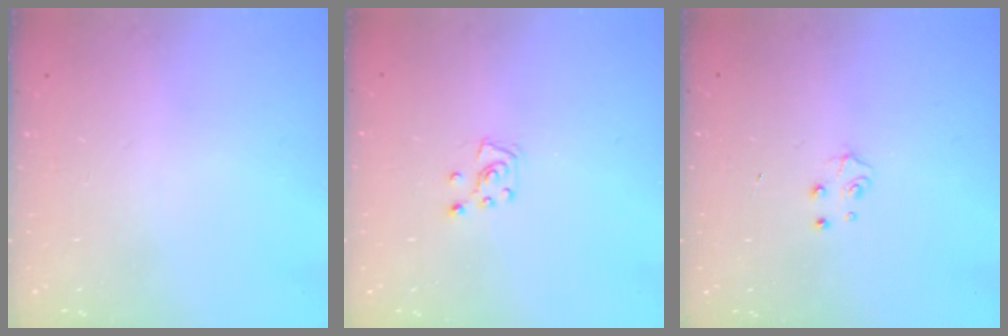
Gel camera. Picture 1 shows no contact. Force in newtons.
{"total": 5.9, "press": 5.8, "slide": 0.7}
{"total": 4.0, "press": 4.0, "slide": 0.5}